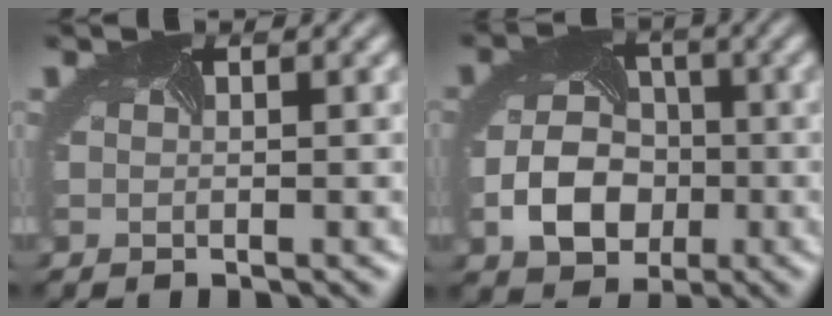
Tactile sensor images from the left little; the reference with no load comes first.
{"total": 5.1, "force": [-1.6, 4.1, 2.7], "torque": [-0.066, -0.009, -0.021]}